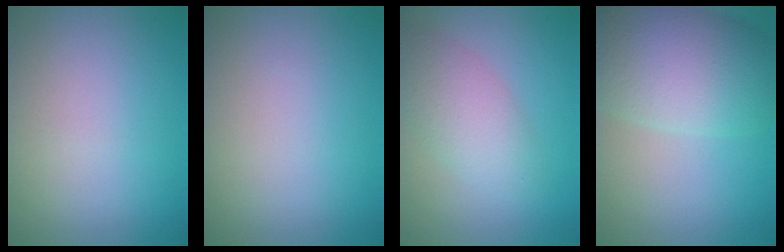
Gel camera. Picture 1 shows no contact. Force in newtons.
{"total": 0.0}
{"total": 3.8, "press": 3.8, "slide": 0.2}
{"total": 8.4, "press": 8.4, "slide": 0.3}